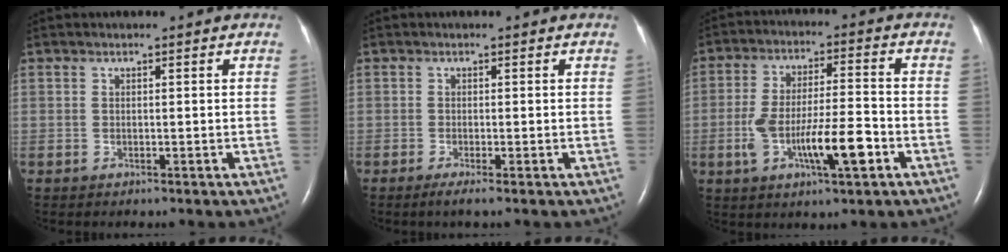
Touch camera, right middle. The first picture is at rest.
{"total": 1.5, "force": [-0.9, -0.2, 1.1], "torque": [-0.027, -0.005, -0.020]}
{"total": 11.0, "force": [-3.8, 1.9, 10.2], "torque": [-0.191, 0.004, -0.064]}